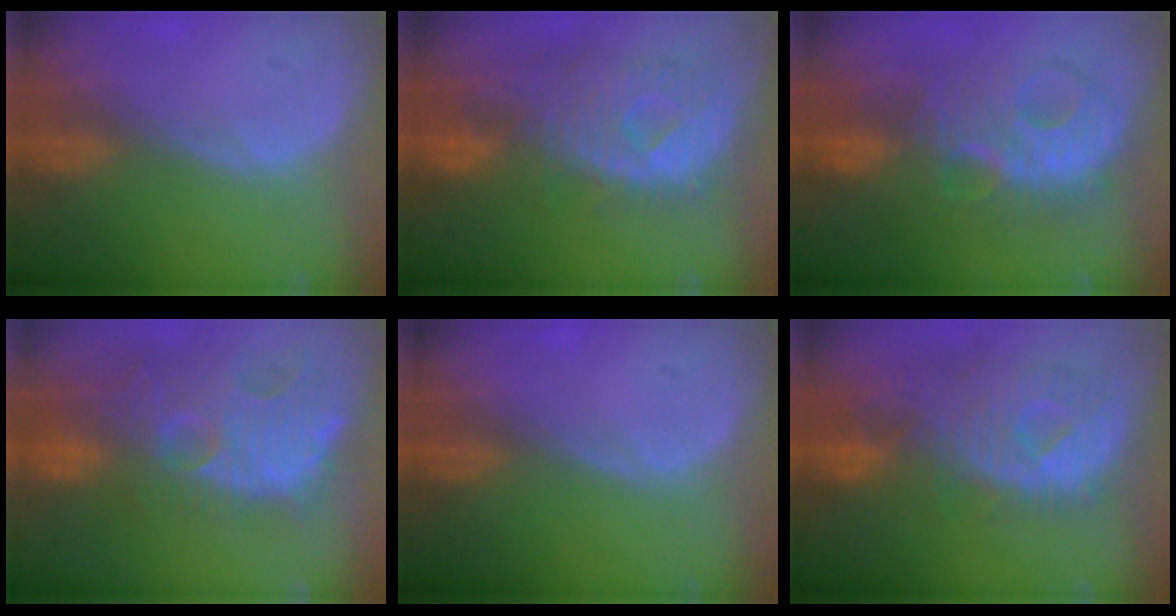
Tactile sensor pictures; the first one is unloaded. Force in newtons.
{"total": 10.6, "press": 9.5, "slide": 4.7}
{"total": 10.1, "press": 10.1, "slide": 0.3}
{"total": 13.8, "press": 12.3, "slide": 6.2}
{"total": 0.0}
{"total": 11.3, "press": 9.9, "slide": 5.4}